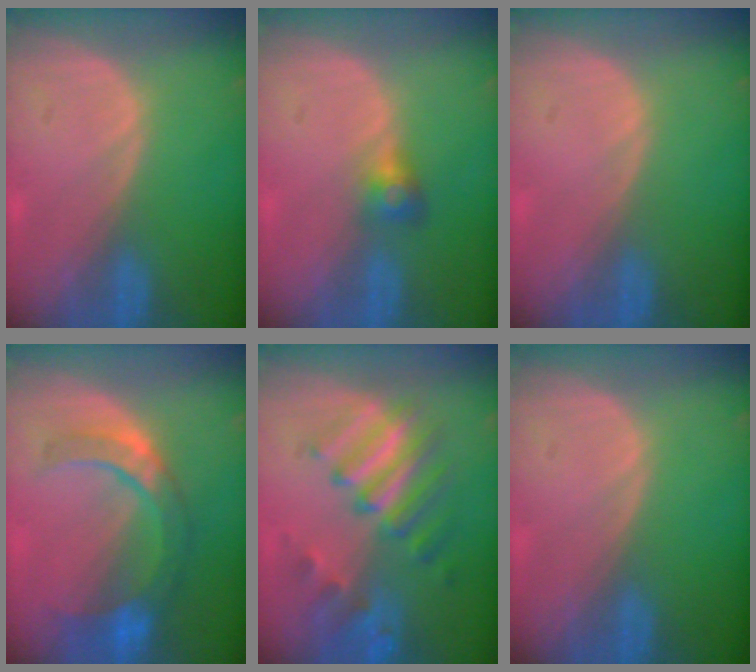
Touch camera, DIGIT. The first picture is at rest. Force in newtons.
{"total": 2.8, "press": 2.6, "slide": 0.9}
{"total": 0.0}
{"total": 8.6, "press": 7.7, "slide": 3.7}
{"total": 9.5, "press": 8.3, "slide": 4.7}
{"total": 0.0}